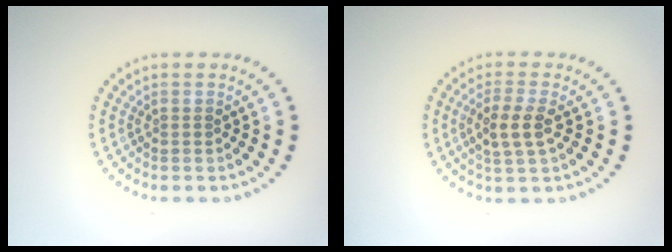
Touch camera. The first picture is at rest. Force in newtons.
{"total": 2.8, "press": 2.6, "slide": 0.9}